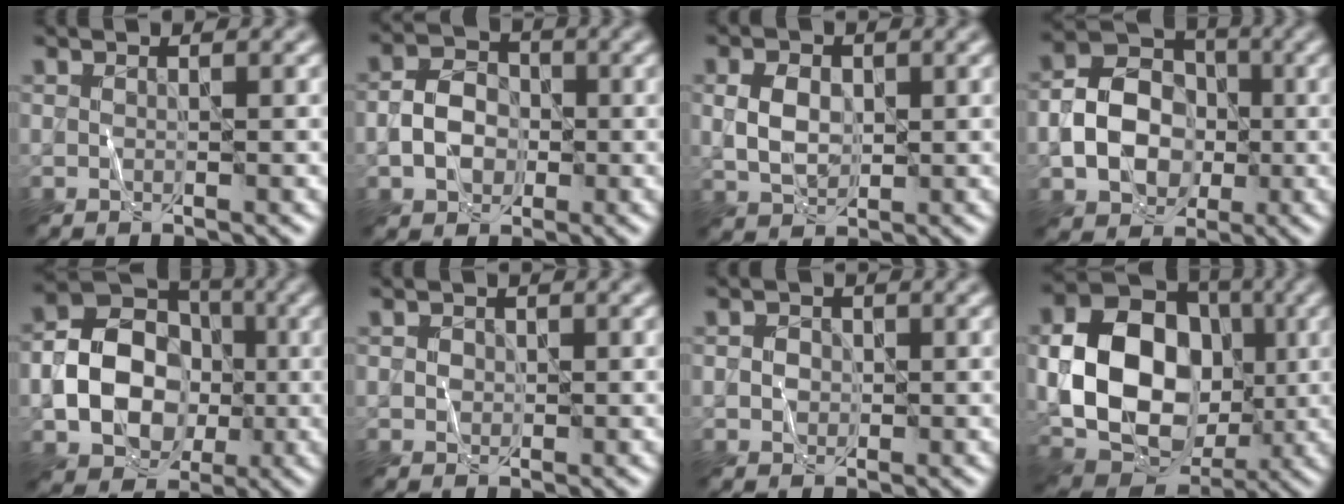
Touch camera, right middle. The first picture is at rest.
{"total": 4.0, "force": [-0.8, 3.1, 2.4], "torque": [-0.039, 0.005, -0.017]}
{"total": 3.3, "force": [0.4, 2.4, 2.2], "torque": [-0.048, 0.001, 0.008]}
{"total": 7.1, "force": [-1.3, 5.5, 4.2], "torque": [-0.078, 0.002, -0.028]}
{"total": 9.8, "force": [-1.7, 7.6, 6.0], "torque": [-0.098, -0.008, -0.040]}
{"total": 1.0, "force": [0.1, 1.0, 0.3], "torque": [-0.002, -0.001, 0.001]}
{"total": 1.8, "force": [0.1, 1.6, 0.8], "torque": [-0.007, 0.004, -0.005]}
{"total": 13.0, "force": [-0.6, 9.8, 8.6], "torque": [-0.153, -0.001, -0.011]}